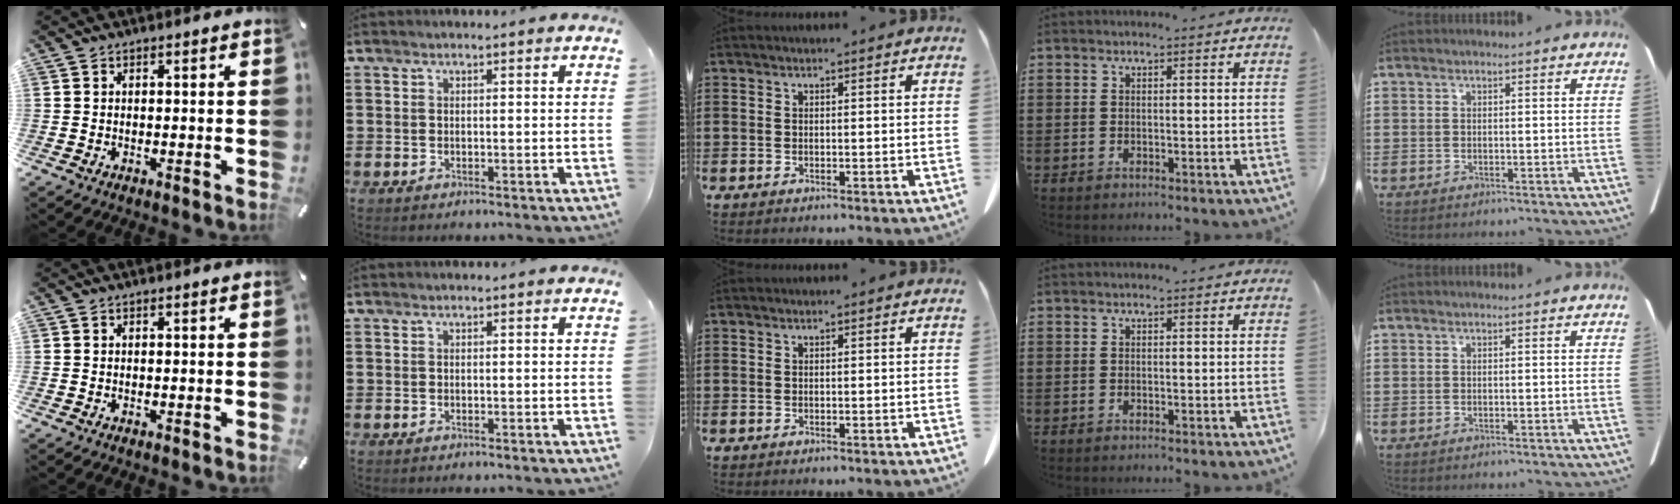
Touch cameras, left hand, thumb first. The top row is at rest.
{}